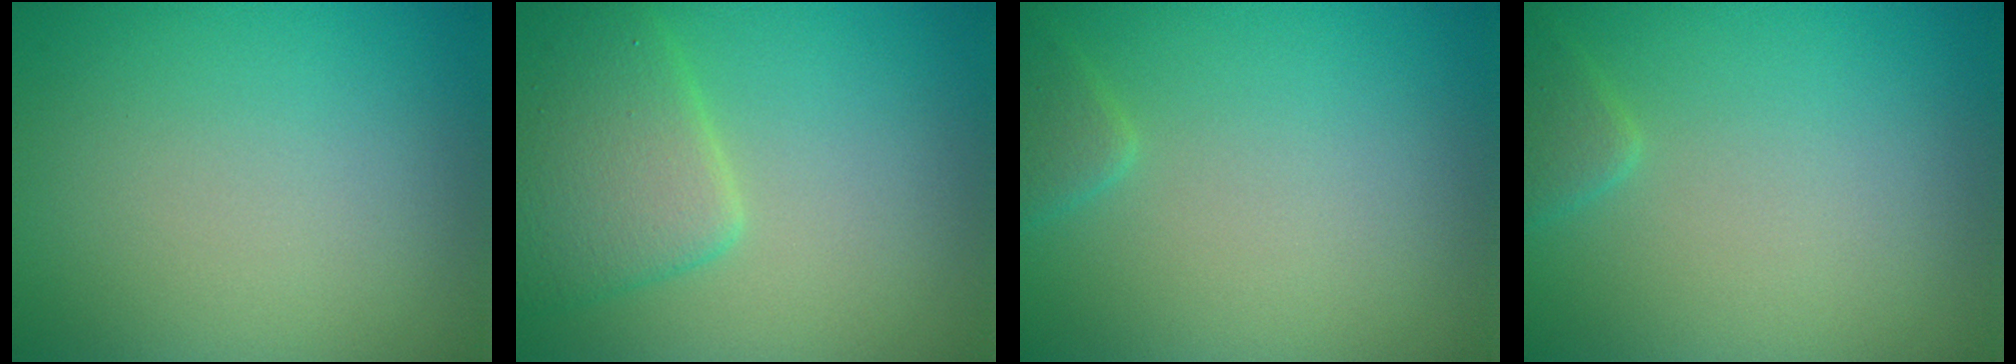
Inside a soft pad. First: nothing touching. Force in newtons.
{"total": 5.1, "press": 5.1, "slide": 0.3}
{"total": 1.4, "press": 1.4, "slide": 0.1}
{"total": 1.4, "press": 1.4, "slide": 0.1}